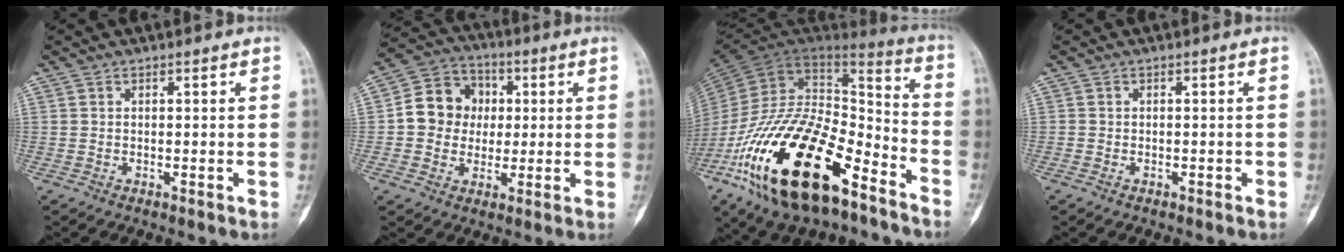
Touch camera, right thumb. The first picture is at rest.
{"total": 10.7, "force": [0.6, 9.6, 4.6], "torque": [-0.040, 0.020, -0.001]}
{"total": 32.1, "force": [-16.7, 14.4, 23.3], "torque": [-0.450, 0.042, -0.288]}
{"total": 0.6, "force": [-0.4, 0.3, 0.2], "torque": [-0.003, 0.002, -0.007]}